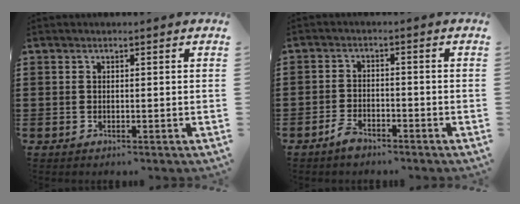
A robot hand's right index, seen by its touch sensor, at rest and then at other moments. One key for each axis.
{"total": 2.7, "fx": -2.4, "fy": 0.9, "fz": 1.0, "tx": -0.027, "ty": 0.004, "tz": -0.049}